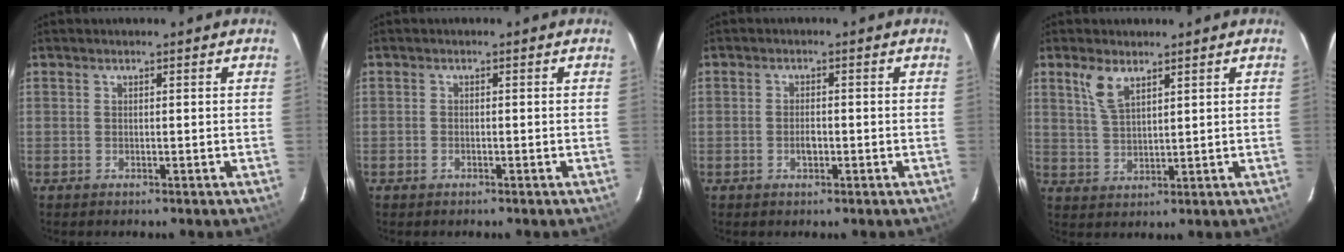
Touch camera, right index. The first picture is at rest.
{"total": 0.8, "force": [-0.4, 0.6, 0.2], "torque": [-0.003, 0.001, -0.009]}
{"total": 2.0, "force": [-0.6, 1.1, 1.6], "torque": [-0.030, 0.001, -0.011]}
{"total": 5.3, "force": [3.4, 2.1, 3.5], "torque": [-0.070, 0.002, 0.074]}